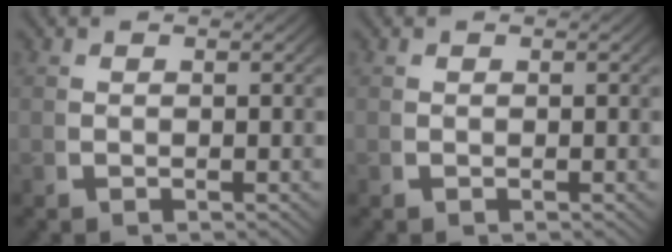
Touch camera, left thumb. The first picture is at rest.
{"total": 0.0}